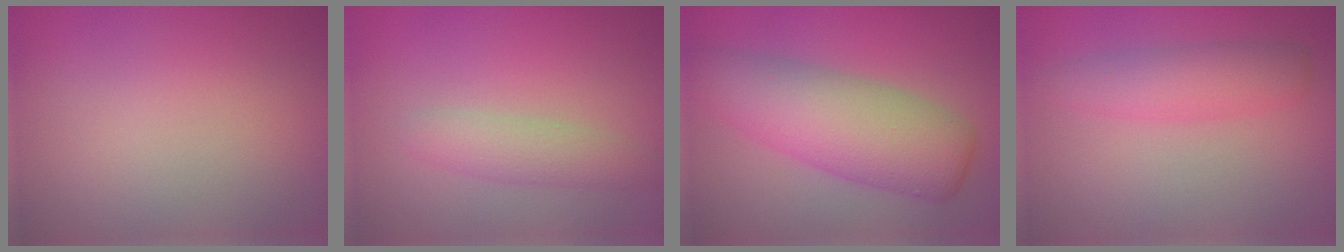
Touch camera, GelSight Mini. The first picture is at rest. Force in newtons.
{"total": 2.5, "press": 2.5, "slide": 0.1}
{"total": 7.6, "press": 7.6, "slide": 0.2}
{"total": 2.9, "press": 2.9, "slide": 0.1}